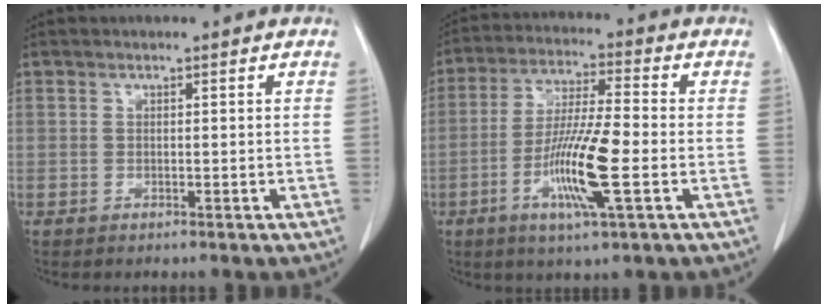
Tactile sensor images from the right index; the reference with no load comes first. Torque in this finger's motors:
{"motor_torque": [1.21, -0.03, 0.35, 0.12]}